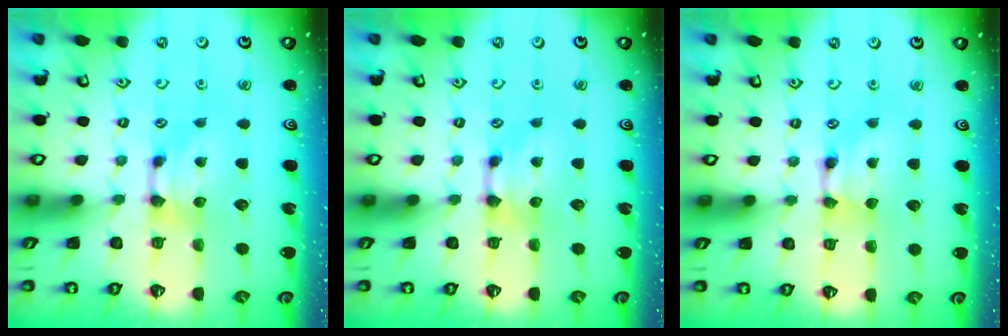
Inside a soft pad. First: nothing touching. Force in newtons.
{"total": 0.0}
{"total": 1.6, "press": 1.6, "slide": 0.2}